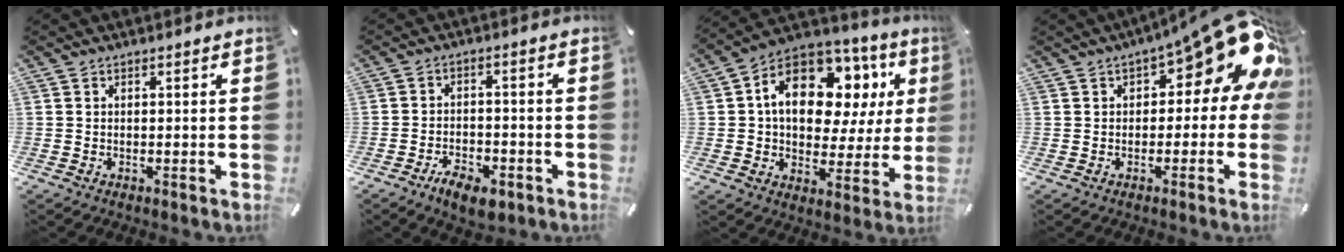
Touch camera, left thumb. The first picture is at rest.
{"total": 6.3, "force": [-4.1, 3.2, 3.4], "torque": [-0.060, 0.020, -0.073]}
{"total": 17.7, "force": [5.9, 11.5, 12.2], "torque": [-0.199, -0.025, 0.099]}
{"total": 15.0, "force": [7.3, 5.6, 11.9], "torque": [-0.148, -0.058, 0.116]}